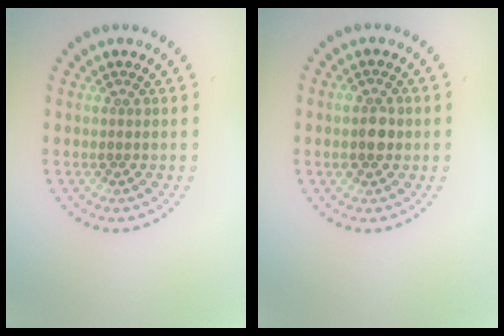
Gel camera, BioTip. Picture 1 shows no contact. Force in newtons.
{"total": 2.5, "press": 2.5, "slide": 0.3}